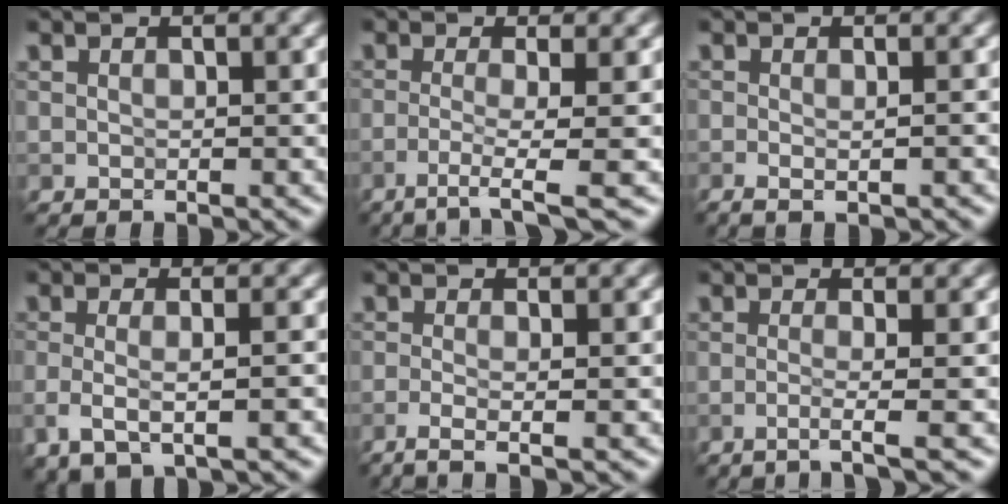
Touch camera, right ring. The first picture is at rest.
{"total": 3.8, "force": [-1.6, 0.5, 3.4], "torque": [-0.059, -0.002, -0.041]}
{"total": 2.2, "force": [-0.7, 0.9, 1.8], "torque": [-0.016, 0.001, -0.013]}
{"total": 3.7, "force": [-0.9, 1.3, 3.3], "torque": [-0.064, -0.008, -0.018]}
{"total": 2.9, "force": [-1.2, 1.0, 2.5], "torque": [-0.039, -0.005, -0.033]}
{"total": 2.5, "force": [-1.0, 0.4, 2.3], "torque": [-0.032, 0.001, -0.035]}